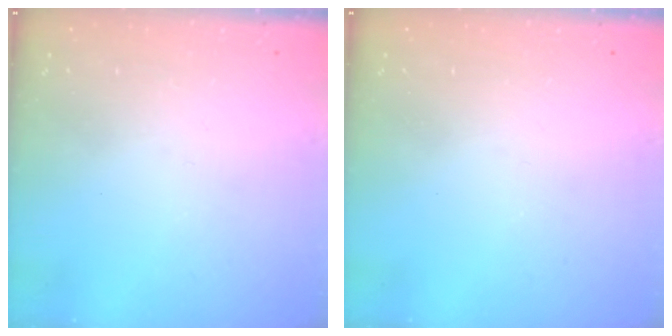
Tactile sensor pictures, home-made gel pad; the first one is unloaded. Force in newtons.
{"total": 0.0}